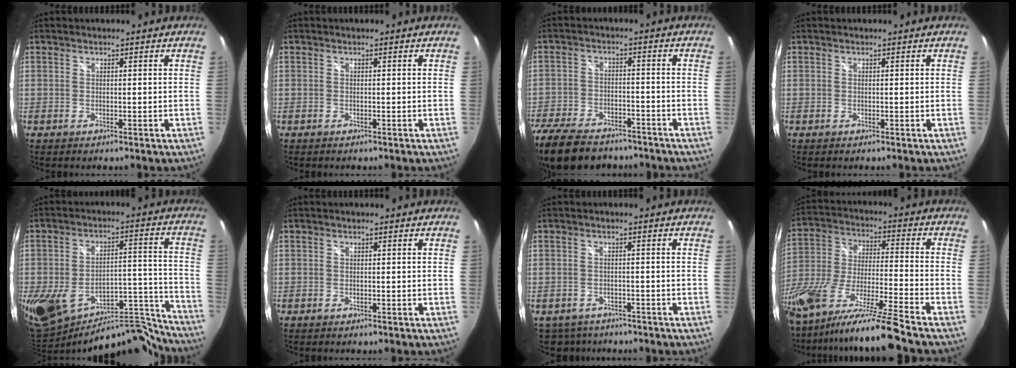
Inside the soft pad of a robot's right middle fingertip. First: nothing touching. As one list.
[{"total": 0.0}, {"total": 19.9, "force": [-15.1, 9.0, 9.4], "torque": [-0.225, -0.025, -0.244]}, {"total": 0.0}, {"total": 25.1, "force": [-18.4, 10.8, 13.2], "torque": [-0.240, -0.003, -0.255]}, {"total": 0.0}, {"total": 6.7, "force": [-5.1, 4.0, 1.7], "torque": [-0.046, -0.007, -0.072]}, {"total": 21.4, "force": [-17.0, -0.6, 13.0], "torque": [-0.241, -0.061, -0.306]}]